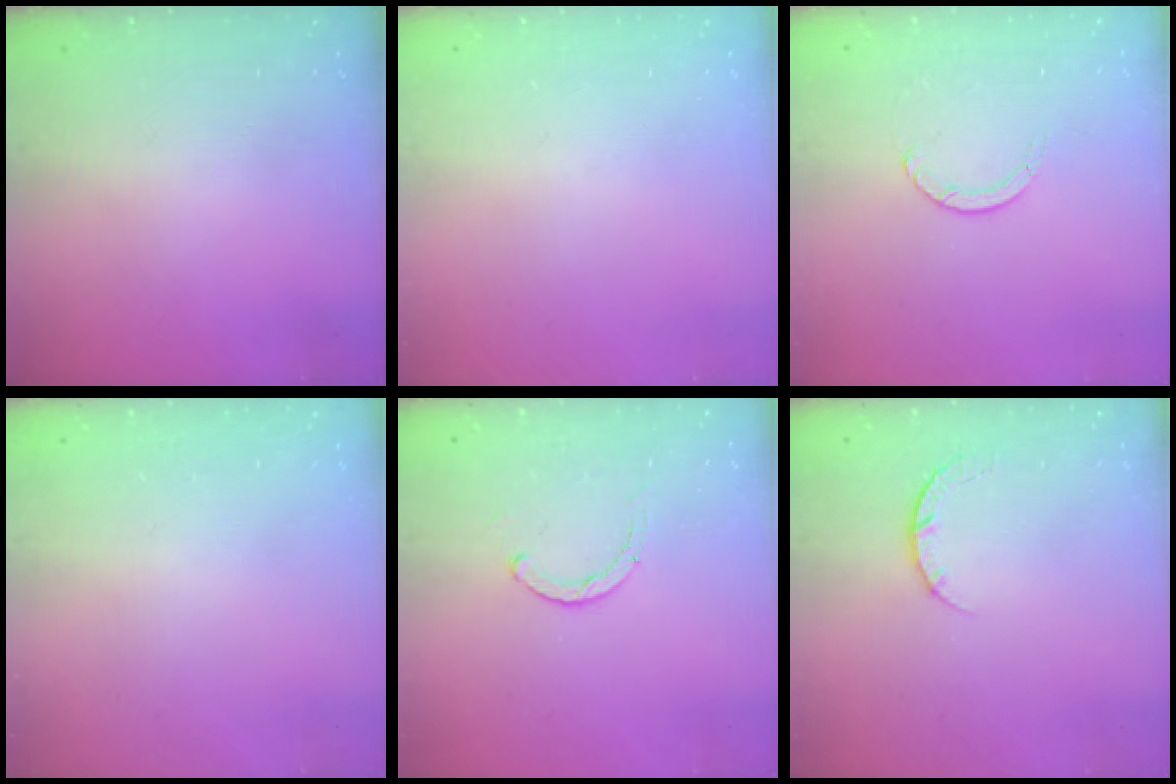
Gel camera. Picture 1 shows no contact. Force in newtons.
{"total": 0.0}
{"total": 1.1, "press": 1.1, "slide": 0.1}
{"total": 2.5, "press": 2.5, "slide": 0.2}
{"total": 1.1, "press": 1.0, "slide": 0.3}
{"total": 4.8, "press": 4.8, "slide": 0.6}